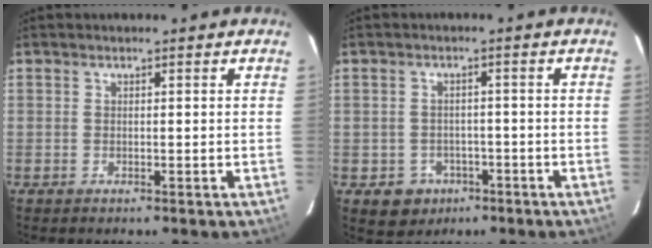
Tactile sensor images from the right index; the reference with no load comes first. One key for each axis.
{"total": 5.6, "fx": -2.5, "fy": 5.0, "fz": 1.0, "tx": -0.030, "ty": 0.017, "tz": -0.023}